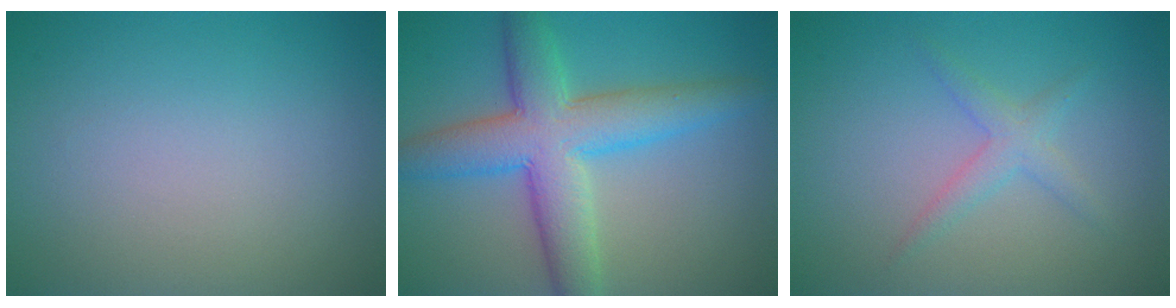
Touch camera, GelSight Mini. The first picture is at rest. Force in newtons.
{"total": 7.8, "press": 7.8, "slide": 0.2}
{"total": 1.9, "press": 1.9, "slide": 0.1}